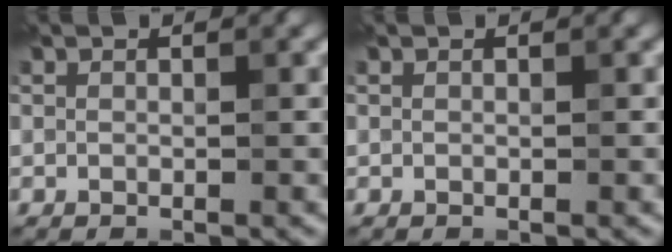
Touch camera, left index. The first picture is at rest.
{"total": 0.0}